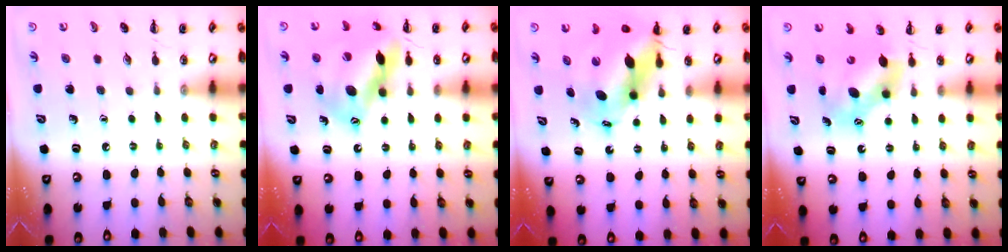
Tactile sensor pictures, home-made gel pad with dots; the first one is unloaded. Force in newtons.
{"total": 15.2, "press": 14.8, "slide": 3.7}
{"total": 10.3, "press": 10.0, "slide": 2.6}
{"total": 7.0, "press": 6.9, "slide": 1.2}